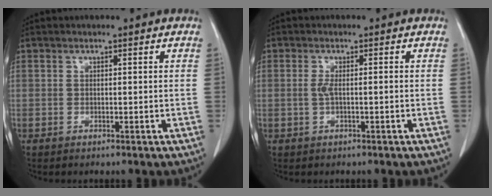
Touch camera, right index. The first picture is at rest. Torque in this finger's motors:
{"motor_torque": [-0.04, 0.00, 0.02, 0.01]}